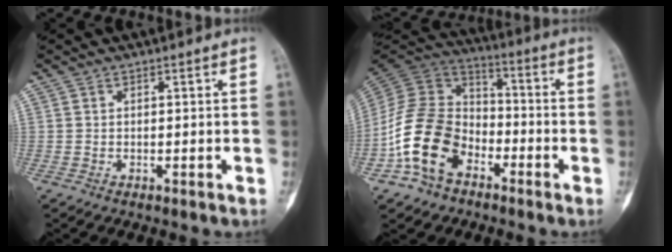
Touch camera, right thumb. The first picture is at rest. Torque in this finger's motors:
{"motor_torque": [0.57, 1.17, 1.96, -0.82, 0.26]}